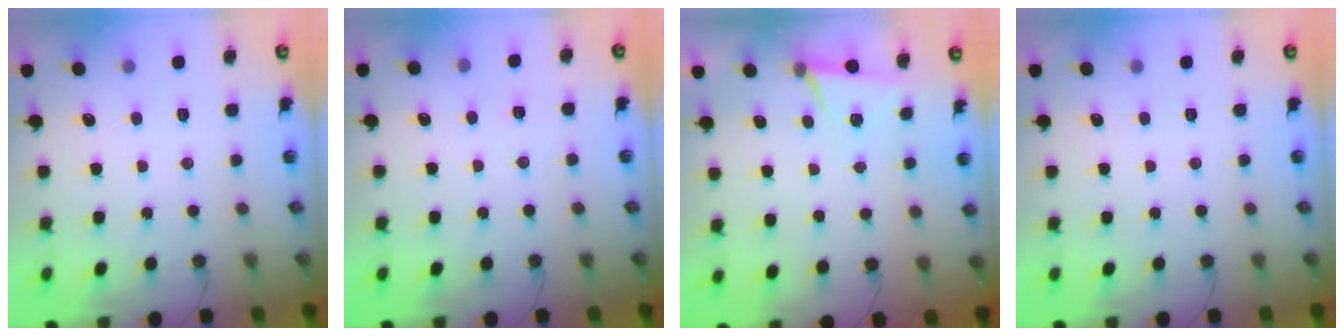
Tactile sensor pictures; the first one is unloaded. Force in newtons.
{"total": 3.8, "press": 3.2, "slide": 2.1}
{"total": 4.2, "press": 2.0, "slide": 3.7}
{"total": 0.0}